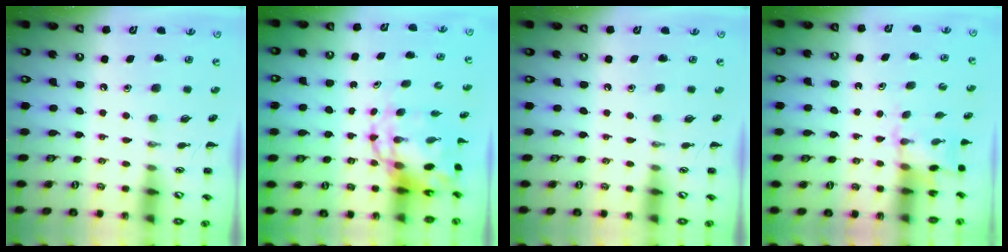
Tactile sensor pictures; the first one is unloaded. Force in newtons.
{"total": 7.5, "press": 7.3, "slide": 1.6}
{"total": 0.0}
{"total": 2.6, "press": 2.5, "slide": 0.6}